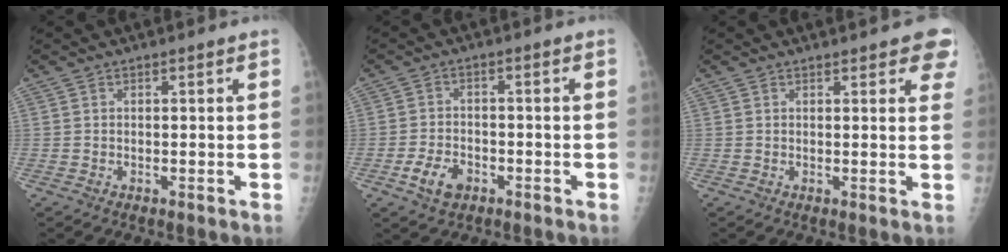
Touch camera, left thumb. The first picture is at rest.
{"total": 5.5, "force": [-2.7, 3.6, 3.2], "torque": [-0.054, 0.013, -0.046]}
{"total": 5.3, "force": [3.9, 1.9, 3.1], "torque": [-0.005, -0.008, 0.035]}